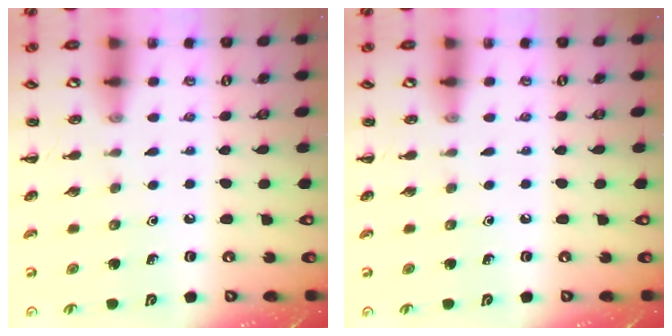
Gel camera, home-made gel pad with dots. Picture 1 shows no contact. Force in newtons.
{"total": 0.0}